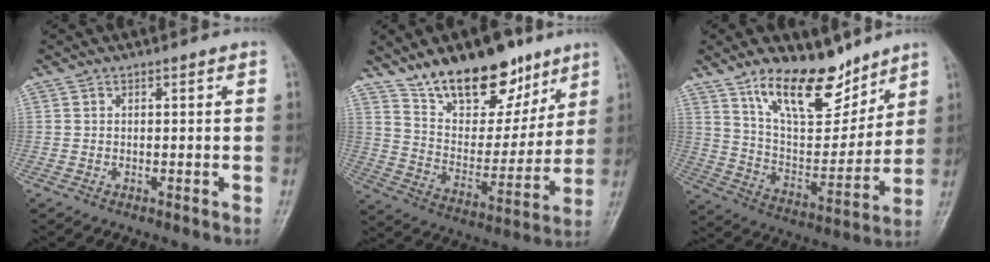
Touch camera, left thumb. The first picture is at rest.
{"total": 19.1, "force": [12.9, 9.7, 10.3], "torque": [-0.099, -0.073, 0.215]}
{"total": 17.0, "force": [11.9, 7.5, 9.7], "torque": [-0.113, -0.079, 0.216]}